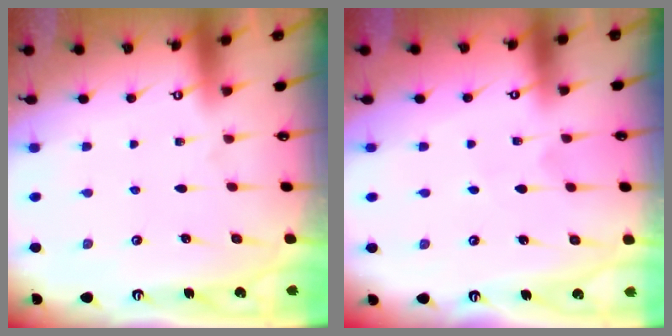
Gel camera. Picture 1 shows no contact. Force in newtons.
{"total": 2.9, "press": 2.9, "slide": 0.2}